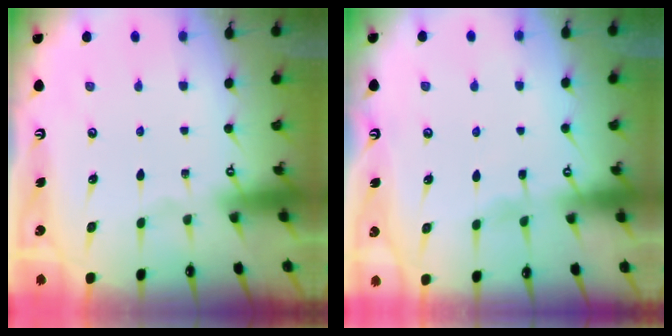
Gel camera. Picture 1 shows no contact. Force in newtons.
{"total": 3.4, "press": 3.4, "slide": 0.4}